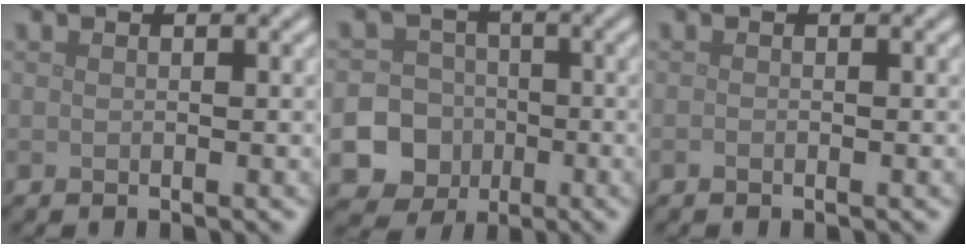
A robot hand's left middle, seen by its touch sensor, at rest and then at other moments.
{"total": 15.3, "force": [-5.5, 14.1, 2.4], "torque": [-0.079, -0.037, -0.109]}
{"total": 0.0}